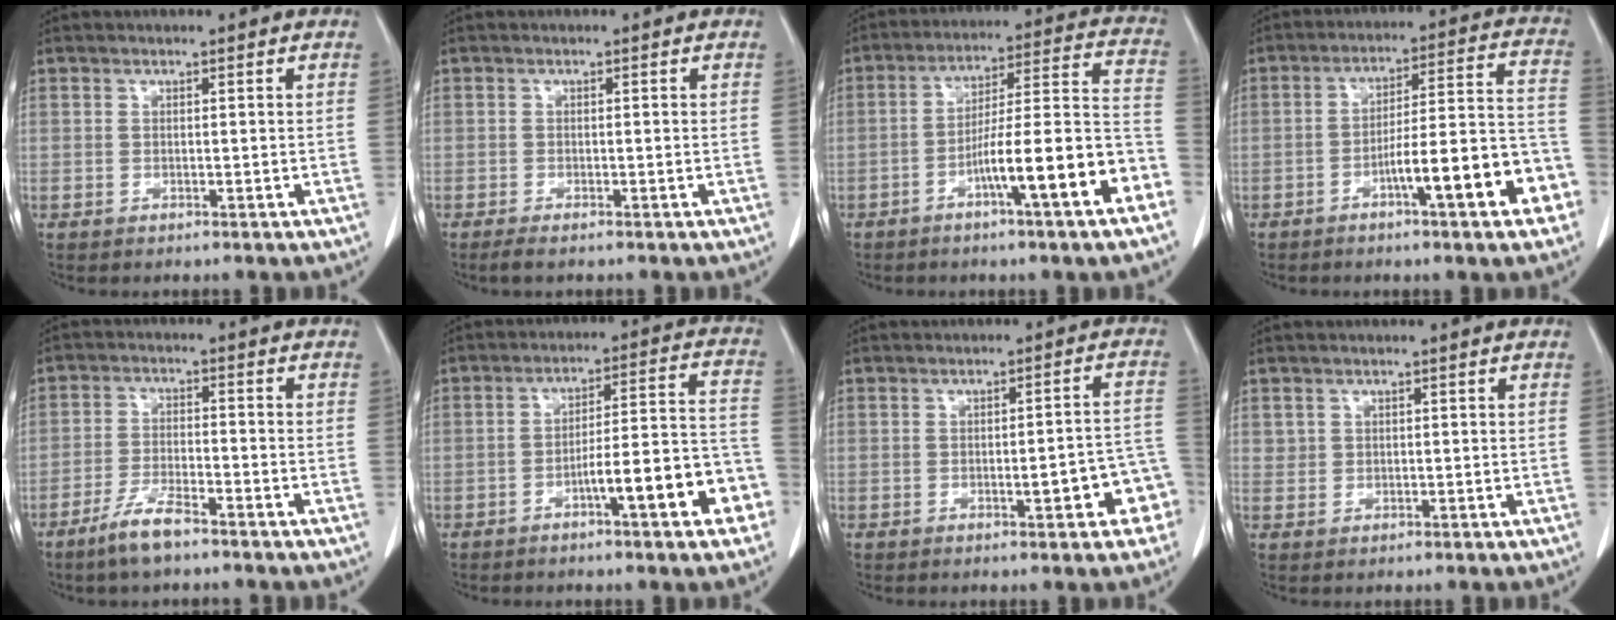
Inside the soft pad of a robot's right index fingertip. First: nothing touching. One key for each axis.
{"total": 1.6, "fx": -1.2, "fy": 0.2, "fz": 1.1, "tx": -0.024, "ty": -0.005, "tz": -0.023}
{"total": 15.0, "fx": -6.8, "fy": 0.5, "fz": 13.3, "tx": -0.201, "ty": 0.017, "tz": -0.105}
{"total": 13.5, "fx": -6.0, "fy": 1.7, "fz": 11.9, "tx": -0.165, "ty": 0.029, "tz": -0.084}
{"total": 6.0, "fx": -4.4, "fy": 0.8, "fz": 3.9, "tx": -0.083, "ty": -0.008, "tz": -0.085}
{"total": 12.1, "fx": -5.4, "fy": 1.7, "fz": 10.7, "tx": -0.141, "ty": 0.033, "tz": -0.073}
{"total": 6.6, "fx": -2.8, "fy": 1.4, "fz": 5.8, "tx": -0.067, "ty": 0.024, "tz": -0.030}
{"total": 1.1, "fx": 0.5, "fy": 0.9, "fz": 0.1, "tx": 0.012, "ty": 0.002, "tz": 0.004}